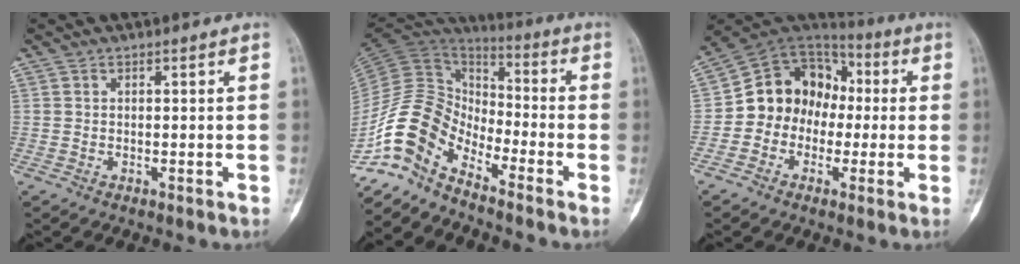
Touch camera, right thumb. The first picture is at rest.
{"total": 12.9, "force": [-8.9, 6.6, 6.5], "torque": [-0.123, 0.092, -0.186]}
{"total": 13.9, "force": [-1.1, 11.7, 7.4], "torque": [-0.080, 0.045, -0.032]}